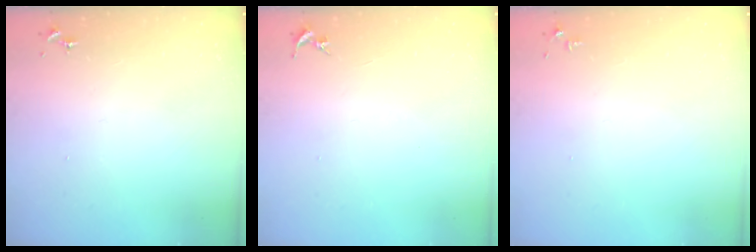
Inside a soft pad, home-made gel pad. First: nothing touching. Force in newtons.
{"total": 0.0}
{"total": 2.8, "press": 2.8, "slide": 0.4}